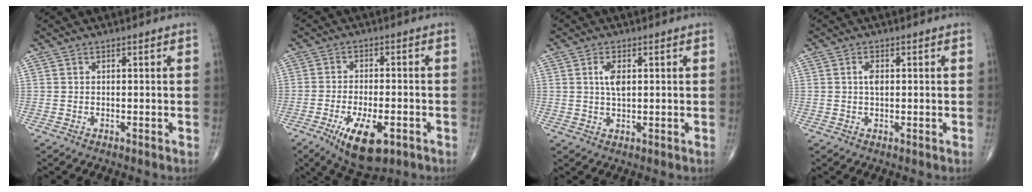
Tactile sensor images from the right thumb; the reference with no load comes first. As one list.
[{"total": 11.3, "force": [-5.2, 4.6, 8.9], "torque": [-0.150, 0.004, -0.077]}, {"total": 3.6, "force": [0.8, 1.7, 3.1], "torque": [-0.055, -0.003, 0.015]}, {"total": 2.1, "force": [0.3, 1.1, 1.7], "torque": [-0.027, 0.001, 0.003]}]